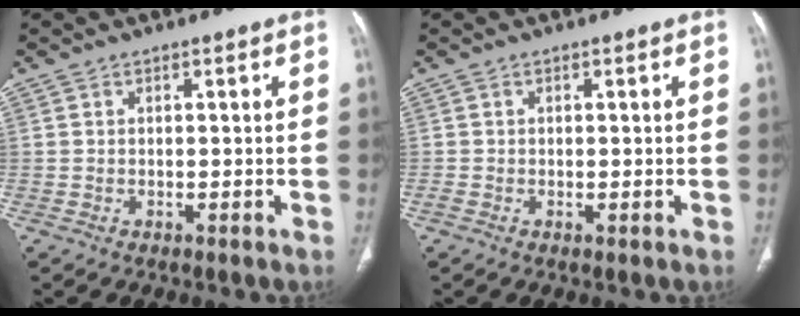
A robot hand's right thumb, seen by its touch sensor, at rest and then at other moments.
{"total": 1.1, "force": [-0.5, 0.5, 0.9], "torque": [-0.017, -0.002, -0.009]}